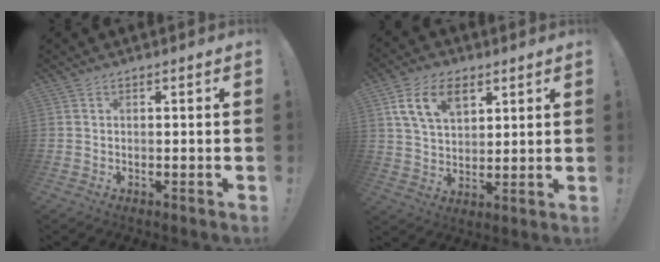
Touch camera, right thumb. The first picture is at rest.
{"total": 12.4, "force": [6.1, 7.5, 7.8], "torque": [-0.131, -0.010, 0.116]}